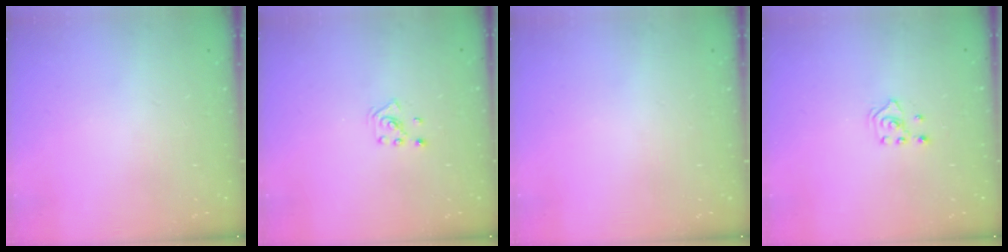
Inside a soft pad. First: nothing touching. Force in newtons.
{"total": 2.1, "press": 2.0, "slide": 0.3}
{"total": 0.0}
{"total": 2.0, "press": 1.8, "slide": 0.9}